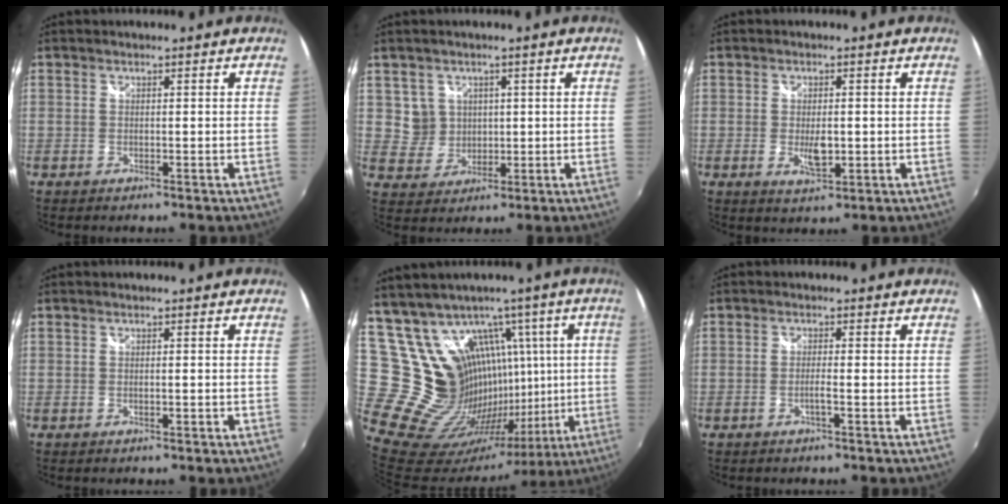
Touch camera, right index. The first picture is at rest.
{"total": 5.1, "force": [1.5, 4.8, 0.7], "torque": [-0.010, 0.009, 0.038]}
{"total": 4.4, "force": [-0.6, 2.1, 3.8], "torque": [-0.065, -0.009, -0.007]}
{"total": 1.1, "force": [-0.3, 0.3, 1.0], "torque": [-0.016, 0.000, -0.006]}
{"total": 22.2, "force": [9.3, 16.8, 11.0], "torque": [-0.222, 0.018, 0.188]}
{"total": 1.7, "force": [-0.7, -0.2, 1.6], "torque": [-0.028, -0.001, -0.015]}